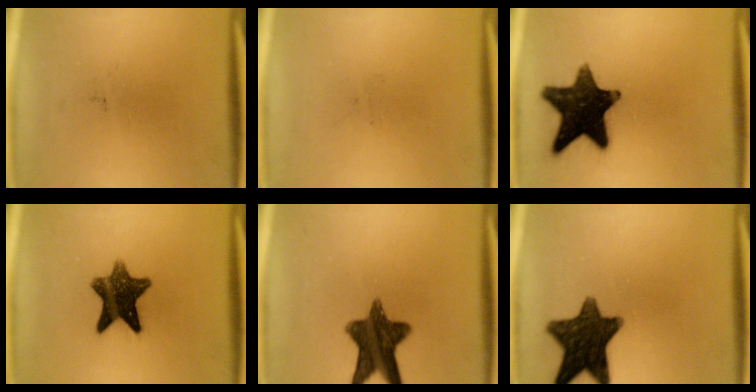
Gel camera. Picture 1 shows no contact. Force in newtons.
{"total": 0.0}
{"total": 15.5}
{"total": 10.7}
{"total": 12.1}
{"total": 13.3}